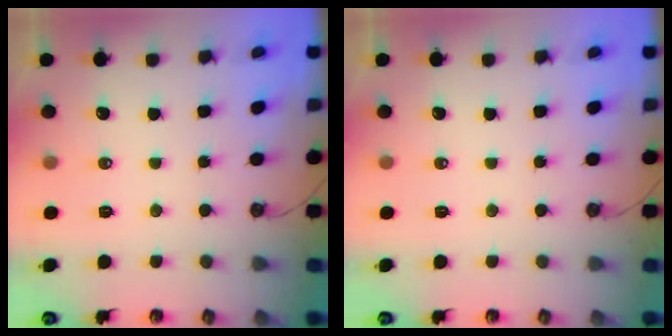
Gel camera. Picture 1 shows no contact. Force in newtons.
{"total": 0.0}